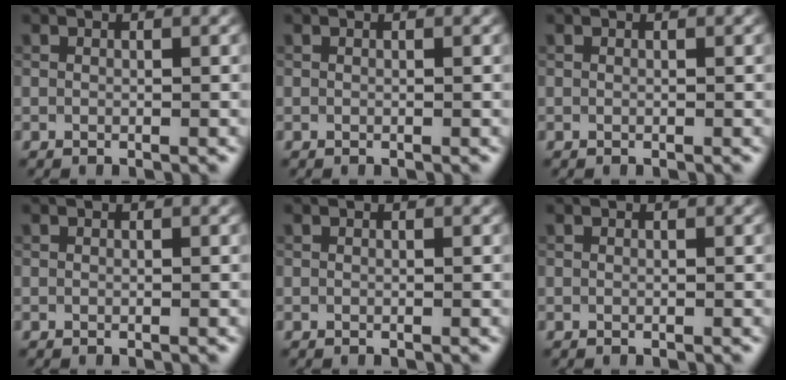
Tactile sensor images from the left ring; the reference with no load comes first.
{"total": 0.0}
{"total": 0.0}
{"total": 0.0}
{"total": 0.0}
{"total": 0.0}